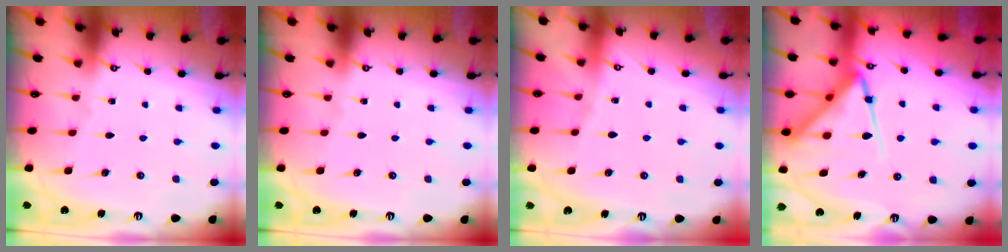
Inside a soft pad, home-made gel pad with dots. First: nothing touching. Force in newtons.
{"total": 0.0}
{"total": 2.2, "press": 2.1, "slide": 0.5}
{"total": 14.2, "press": 14.2, "slide": 1.5}